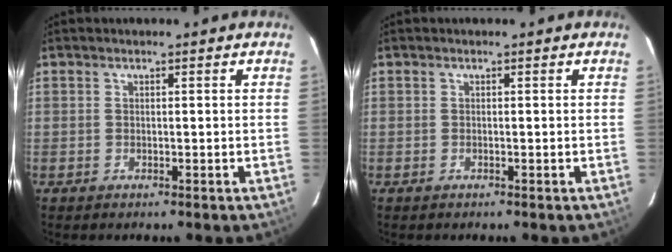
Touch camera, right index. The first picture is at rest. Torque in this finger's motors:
{"motor_torque": [0.04, 0.06, -0.04, 0.00]}